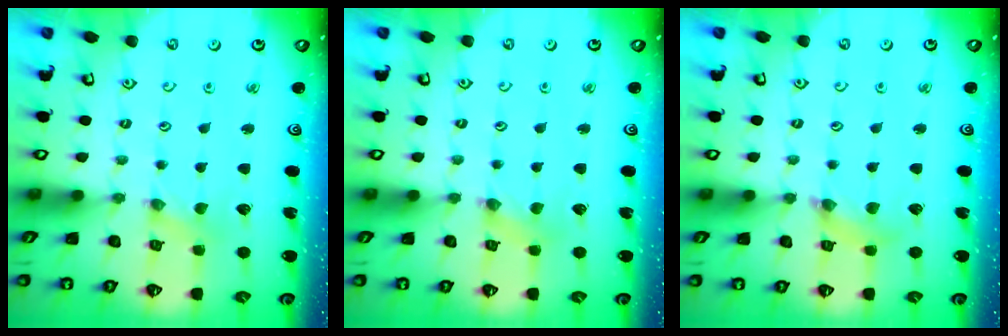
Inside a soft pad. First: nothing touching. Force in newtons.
{"total": 1.3, "press": 1.3, "slide": 0.2}
{"total": 3.7, "press": 3.7, "slide": 0.4}